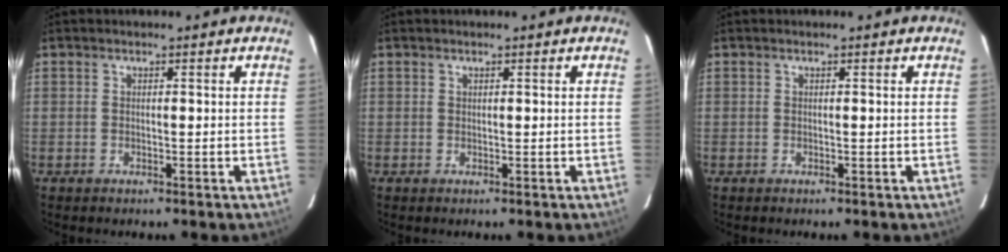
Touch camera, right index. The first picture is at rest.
{"total": 0.0}
{"total": 0.0}